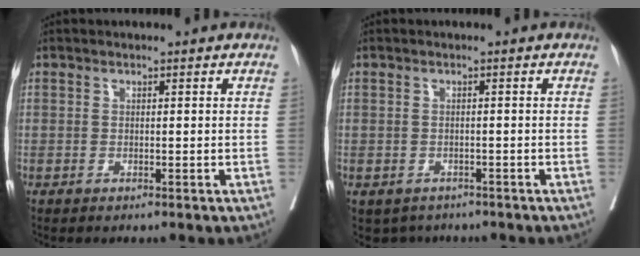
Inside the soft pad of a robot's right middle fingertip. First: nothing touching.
{"total": 3.5, "force": [-2.5, 2.3, 0.5], "torque": [-0.003, 0.004, -0.034]}